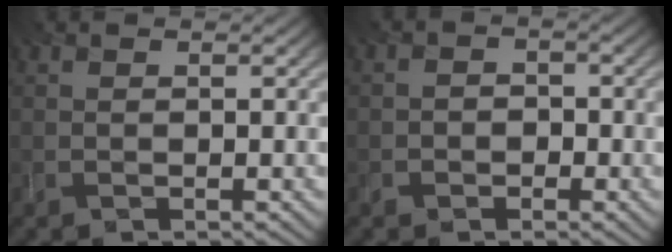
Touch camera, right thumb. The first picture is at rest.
{"total": 1.4, "force": [-0.7, 1.2, 0.2], "torque": [0.012, 0.001, -0.016]}